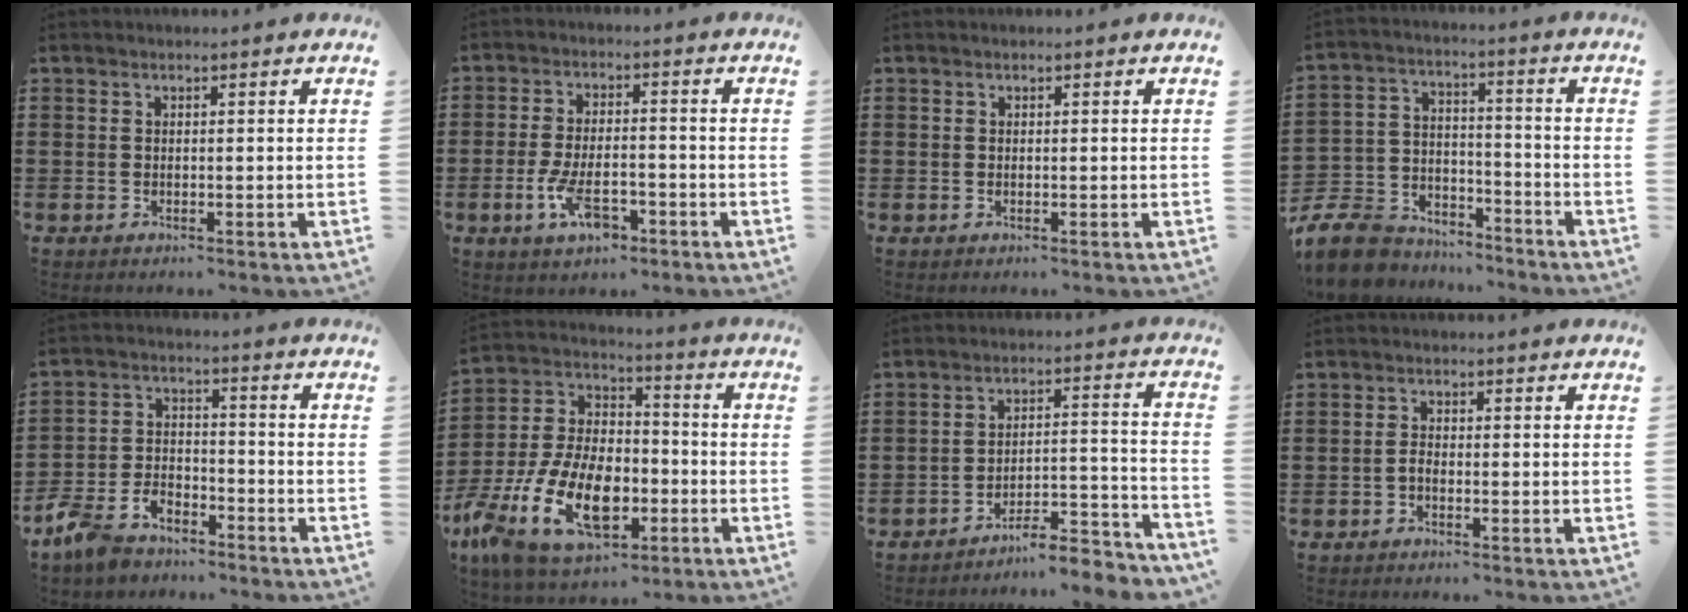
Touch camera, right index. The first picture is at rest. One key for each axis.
{"total": 6.9, "fx": -3.0, "fy": 3.0, "fz": 5.4, "tx": -0.108, "ty": 0.004, "tz": -0.055}
{"total": 0.0}
{"total": 9.1, "fx": -8.4, "fy": 2.9, "fz": 1.8, "tx": -0.056, "ty": 0.020, "tz": -0.168}
{"total": 5.6, "fx": -5.0, "fy": 2.1, "fz": 1.5, "tx": -0.055, "ty": 0.005, "tz": -0.105}
{"total": 16.1, "fx": -5.7, "fy": 9.8, "fz": 11.3, "tx": -0.262, "ty": 0.012, "tz": -0.100}
{"total": 7.3, "fx": -6.8, "fy": 0.6, "fz": 2.4, "tx": -0.030, "ty": 0.013, "tz": -0.131}
{"total": 1.4, "fx": -0.9, "fy": 0.5, "fz": 1.0, "tx": -0.021, "ty": -0.001, "tz": -0.016}